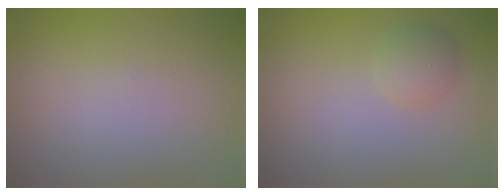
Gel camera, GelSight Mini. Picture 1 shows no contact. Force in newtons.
{"total": 1.9, "press": 1.9, "slide": 0.1}